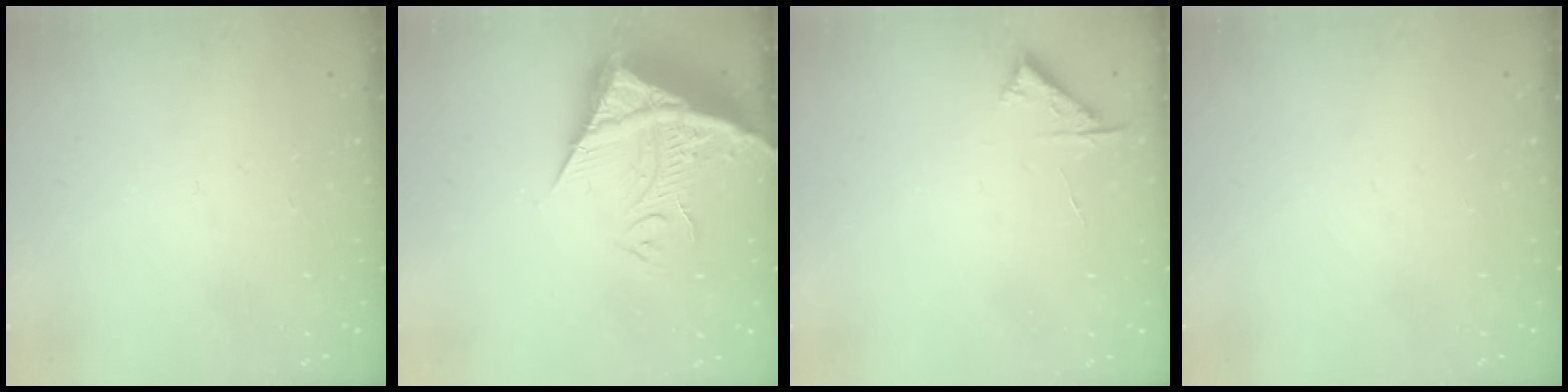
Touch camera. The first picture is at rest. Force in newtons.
{"total": 13.9, "press": 13.9, "slide": 1.3}
{"total": 4.7, "press": 4.6, "slide": 0.6}
{"total": 0.0}